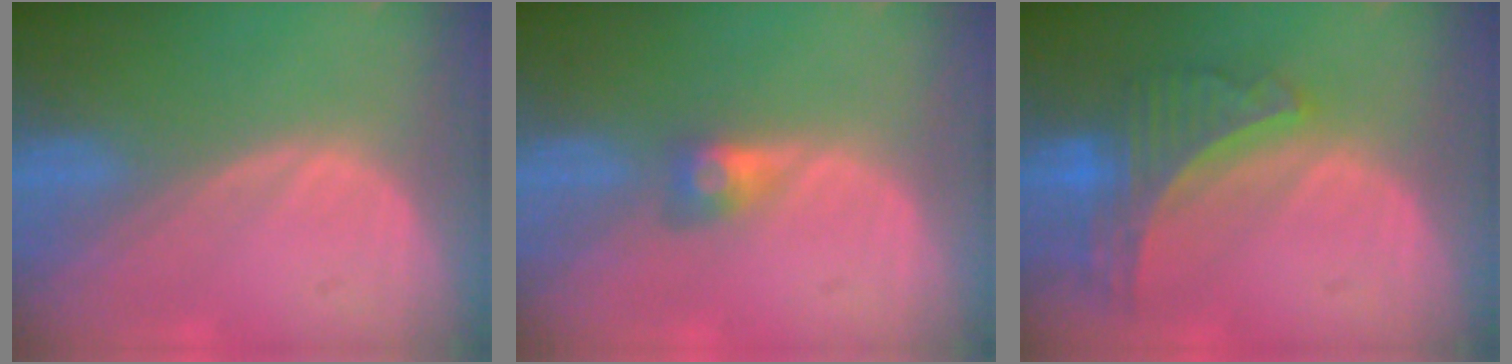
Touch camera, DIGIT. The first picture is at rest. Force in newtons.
{"total": 2.8, "press": 2.4, "slide": 1.5}
{"total": 7.8, "press": 6.9, "slide": 3.6}